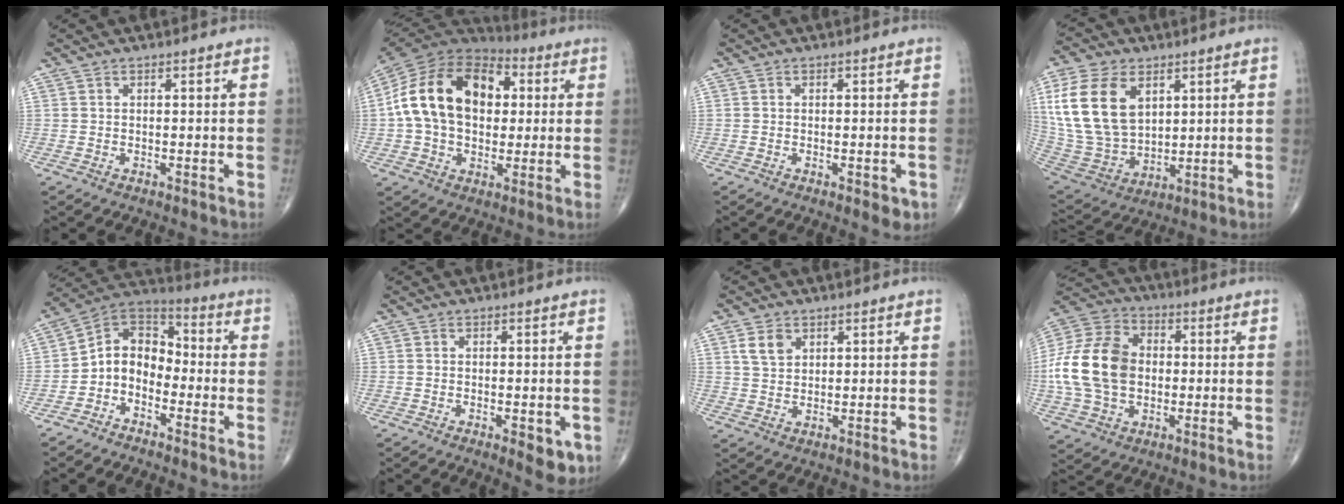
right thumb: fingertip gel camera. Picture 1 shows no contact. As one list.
[{"total": 21.3, "force": [2.7, 14.5, 15.4], "torque": [-0.268, 0.024, 0.041]}, {"total": 2.6, "force": [-0.9, 1.0, 2.2], "torque": [-0.021, -0.003, -0.009]}, {"total": 18.5, "force": [6.0, 12.2, 12.6], "torque": [-0.246, -0.018, 0.130]}, {"total": 9.4, "force": [-3.1, 7.1, 5.4], "torque": [-0.063, 0.066, -0.077]}, {"total": 5.4, "force": [-1.8, 2.1, 4.7], "torque": [-0.050, -0.008, -0.018]}, {"total": 4.2, "force": [2.0, 2.9, 2.3], "torque": [-0.031, -0.007, 0.043]}, {"total": 18.4, "force": [-0.4, 13.2, 12.8], "torque": [-0.246, 0.022, -0.007]}]